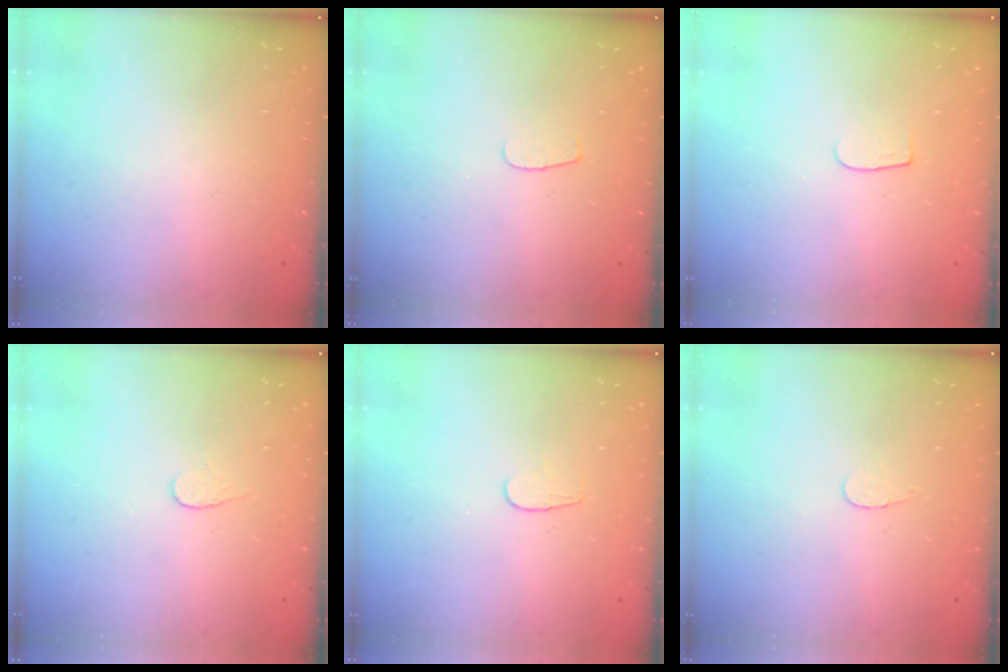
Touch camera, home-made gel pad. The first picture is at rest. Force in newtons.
{"total": 3.4, "press": 3.4, "slide": 0.4}
{"total": 4.3, "press": 4.3, "slide": 0.5}
{"total": 3.4, "press": 3.4, "slide": 0.4}
{"total": 3.6, "press": 3.6, "slide": 0.3}
{"total": 2.8, "press": 2.8, "slide": 0.3}